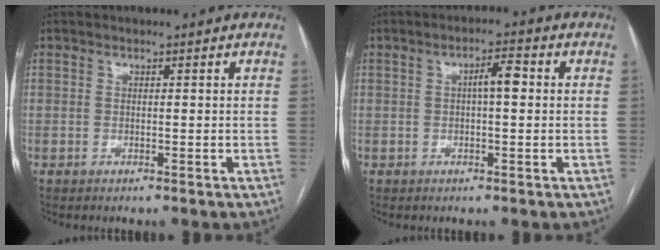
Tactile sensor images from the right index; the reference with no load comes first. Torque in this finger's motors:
{"motor_torque": [0.44, 0.07, 0.10, 0.06]}